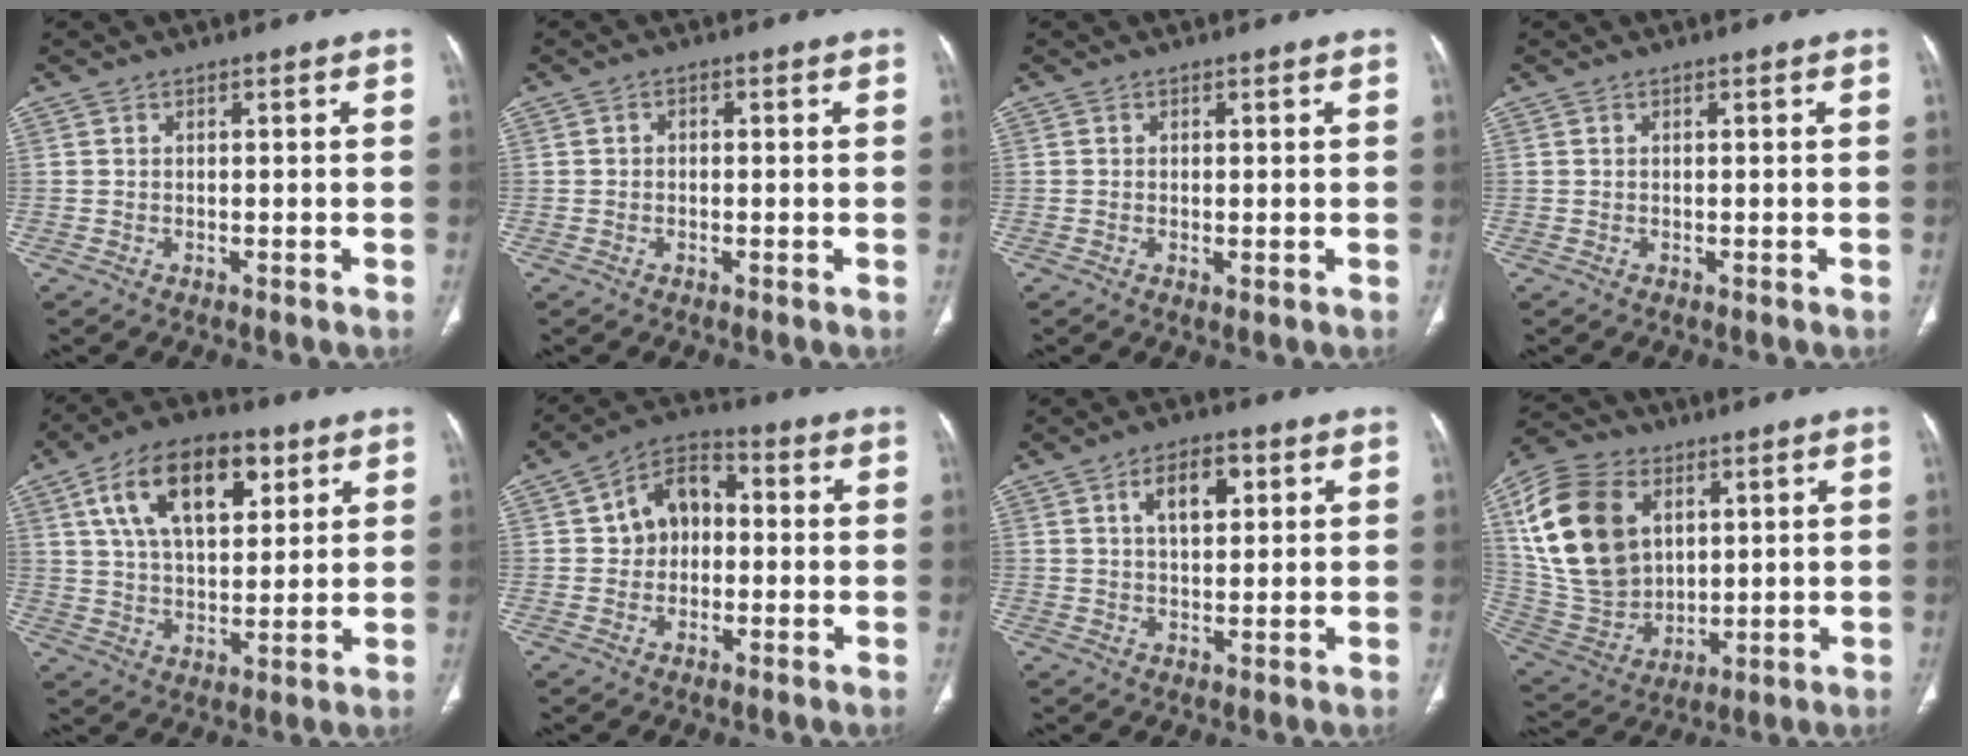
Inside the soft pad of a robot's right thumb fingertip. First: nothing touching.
{"total": 0.9, "force": [-0.1, 0.8, 0.5], "torque": [-0.003, 0.003, -0.006]}
{"total": 0.9, "force": [-0.2, 0.3, 0.8], "torque": [-0.019, -0.005, -0.002]}
{"total": 0.0}
{"total": 18.0, "force": [7.6, 9.6, 13.1], "torque": [-0.188, -0.011, 0.130]}
{"total": 9.4, "force": [0.8, 7.0, 6.2], "torque": [-0.072, 0.027, 0.001]}
{"total": 7.3, "force": [2.6, 3.9, 5.6], "torque": [-0.075, -0.002, 0.043]}
{"total": 21.1, "force": [6.3, 14.8, 13.7], "torque": [-0.259, -0.013, 0.132]}